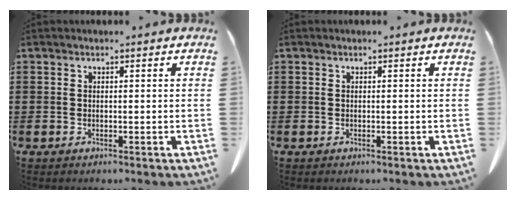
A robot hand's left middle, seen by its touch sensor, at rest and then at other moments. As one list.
[{"total": 0.0}]